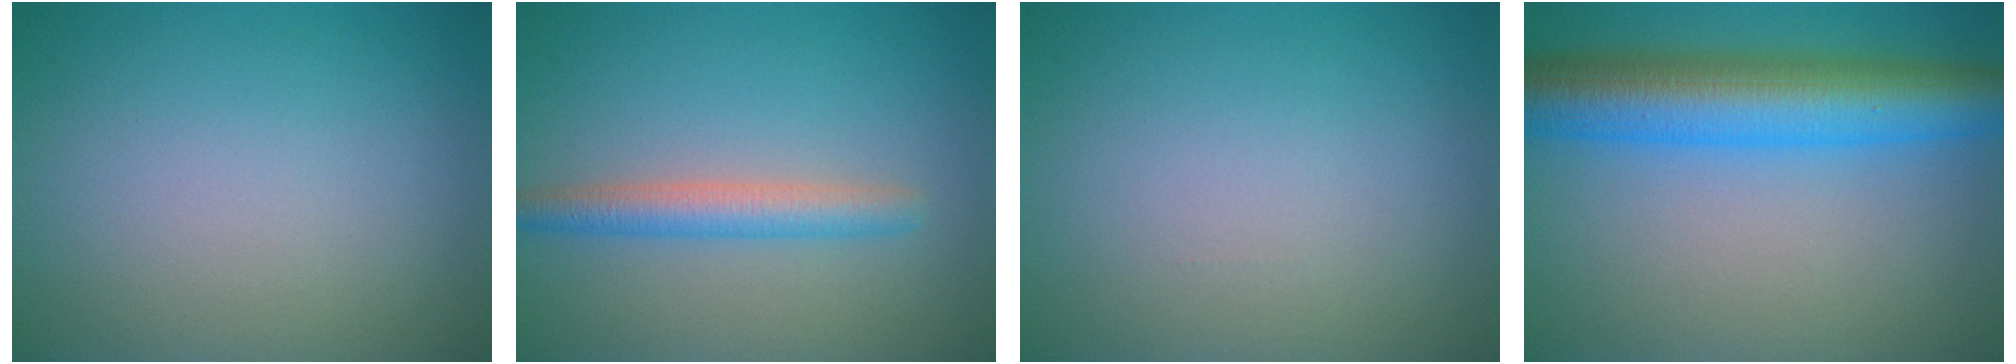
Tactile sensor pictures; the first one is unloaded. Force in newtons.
{"total": 2.9, "press": 2.9, "slide": 0.1}
{"total": 0.0}
{"total": 9.3, "press": 9.3, "slide": 0.1}